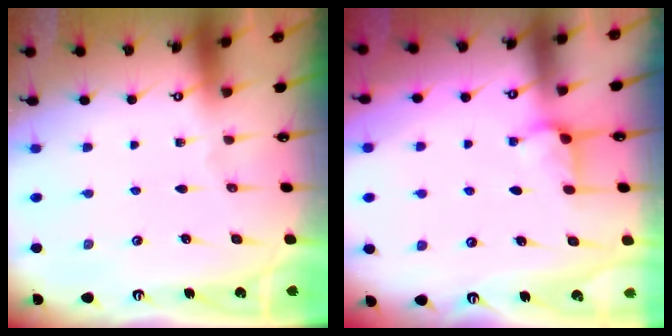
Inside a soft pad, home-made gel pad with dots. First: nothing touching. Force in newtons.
{"total": 3.0, "press": 2.9, "slide": 0.5}